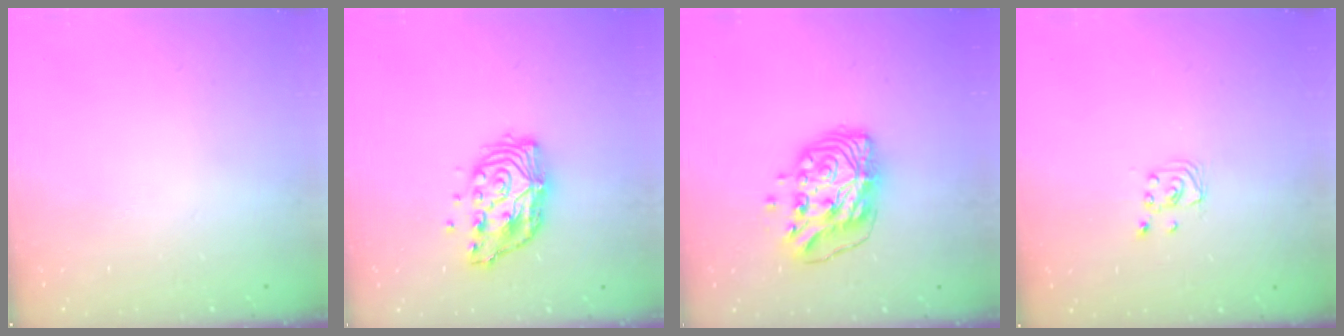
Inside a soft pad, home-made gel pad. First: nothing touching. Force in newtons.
{"total": 11.8, "press": 11.7, "slide": 1.0}
{"total": 12.2, "press": 12.1, "slide": 1.2}
{"total": 2.0, "press": 2.0, "slide": 0.2}